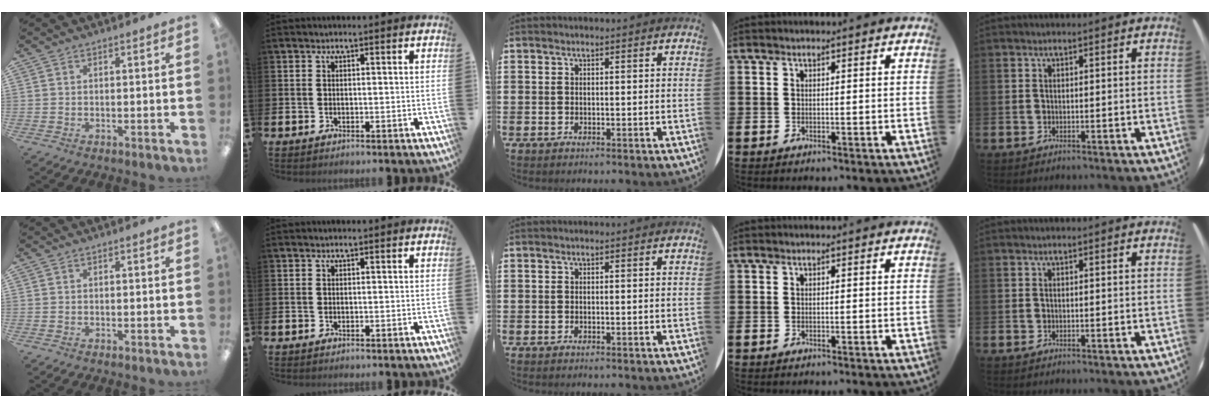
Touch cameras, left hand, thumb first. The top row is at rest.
{}